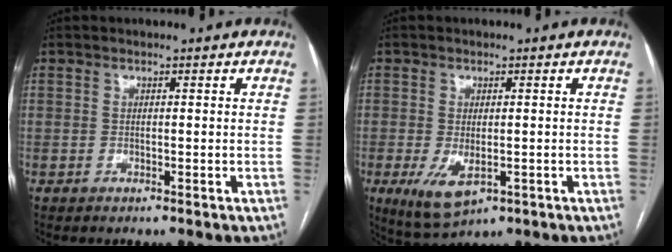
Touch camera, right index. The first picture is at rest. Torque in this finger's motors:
{"motor_torque": [1.08, -0.68, 0.41, 0.10]}